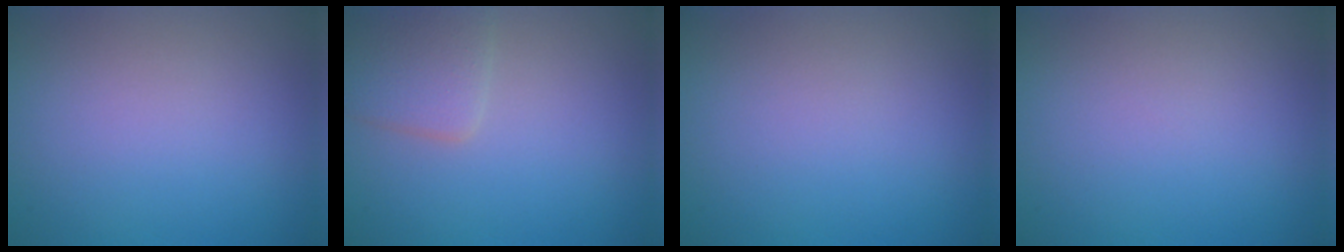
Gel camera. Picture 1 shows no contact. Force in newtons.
{"total": 2.9, "press": 2.9, "slide": 0.2}
{"total": 0.0}
{"total": 0.0}